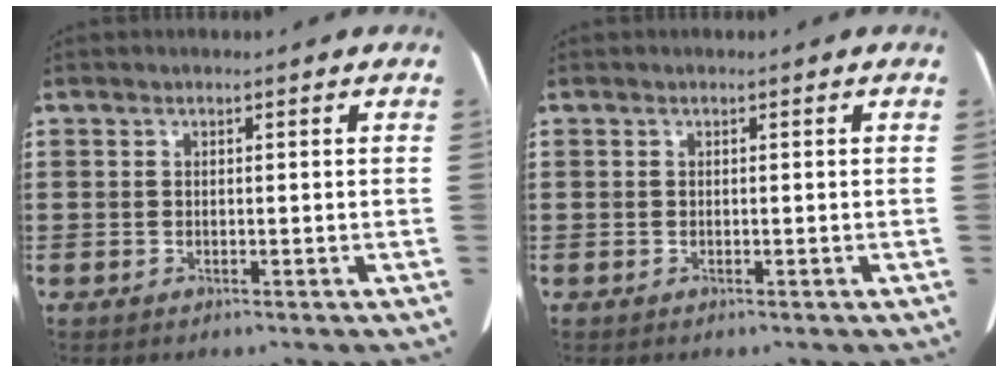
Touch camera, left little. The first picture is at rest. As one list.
[{"total": 0.0}]